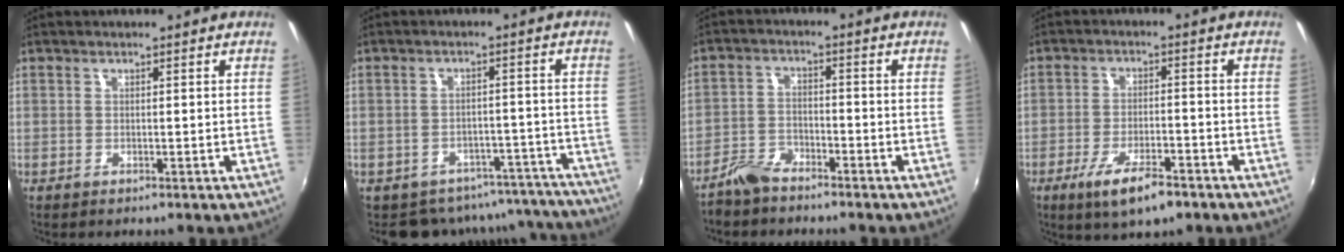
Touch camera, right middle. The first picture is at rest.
{"total": 13.7, "force": [-12.3, 5.6, 2.1], "torque": [-0.033, 0.030, -0.137]}
{"total": 5.4, "force": [-4.6, 2.0, 1.9], "torque": [-0.049, 0.006, -0.089]}
{"total": 9.1, "force": [-5.9, 2.7, 6.5], "torque": [-0.138, -0.022, -0.098]}